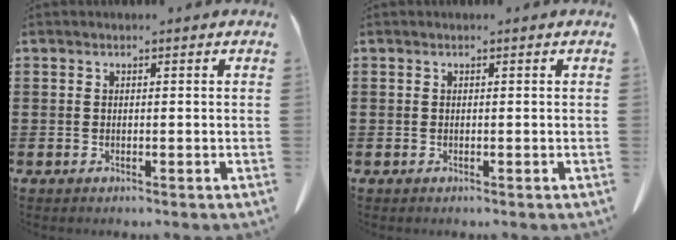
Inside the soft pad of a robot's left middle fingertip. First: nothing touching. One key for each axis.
{"total": 0.0}